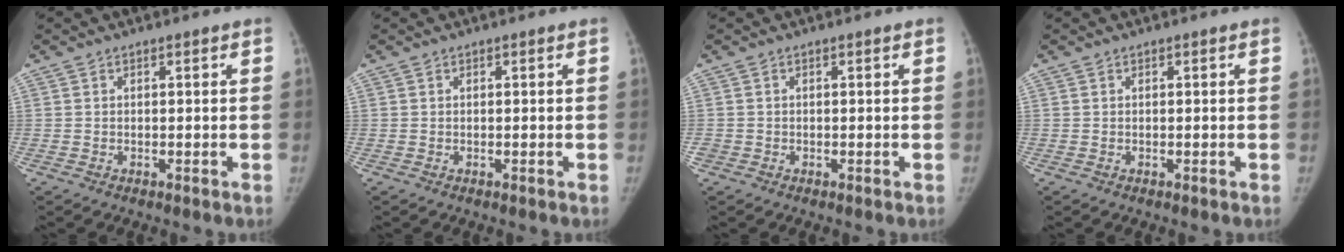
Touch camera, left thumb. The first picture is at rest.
{"total": 0.0}
{"total": 0.8, "force": [-0.3, 0.7, 0.1], "torque": [0.002, 0.001, -0.004]}
{"total": 0.0}